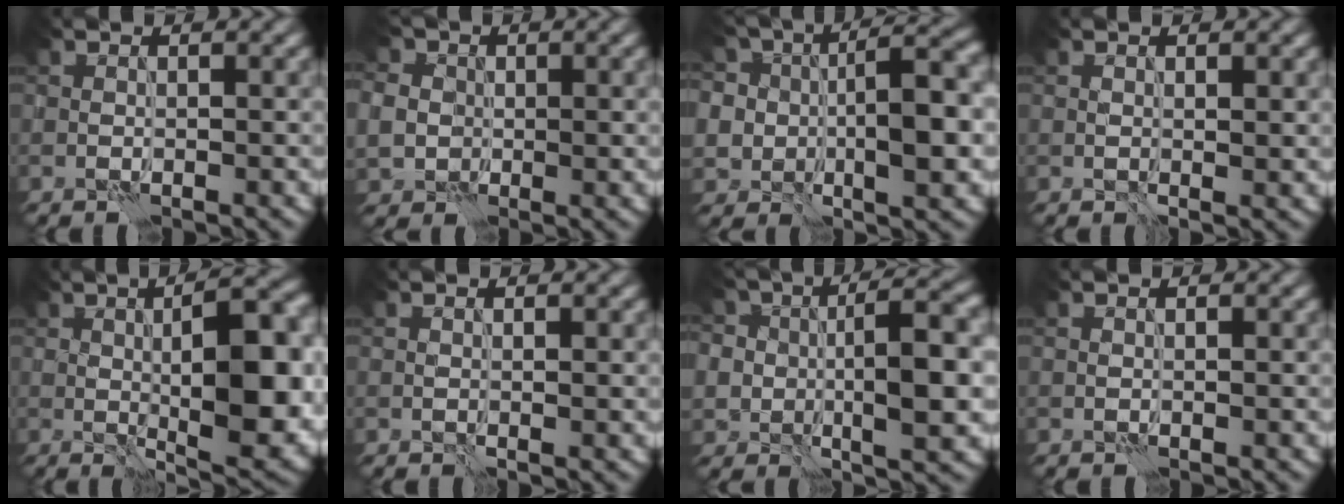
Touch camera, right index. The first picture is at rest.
{"total": 5.3, "force": [0.5, 4.7, 2.4], "torque": [-0.051, 0.015, -0.006]}
{"total": 9.7, "force": [-0.7, 6.5, 7.1], "torque": [-0.098, 0.007, -0.019]}
{"total": 1.4, "force": [0.2, 0.5, 1.3], "torque": [-0.018, -0.003, 0.005]}
{"total": 12.4, "force": [0.2, 3.9, 11.8], "torque": [-0.157, 0.003, 0.009]}
{"total": 0.8, "force": [0.1, 0.3, 0.7], "torque": [-0.010, -0.001, 0.002]}
{"total": 9.5, "force": [-0.8, 5.7, 7.5], "torque": [-0.121, 0.003, -0.018]}
{"total": 0.0}